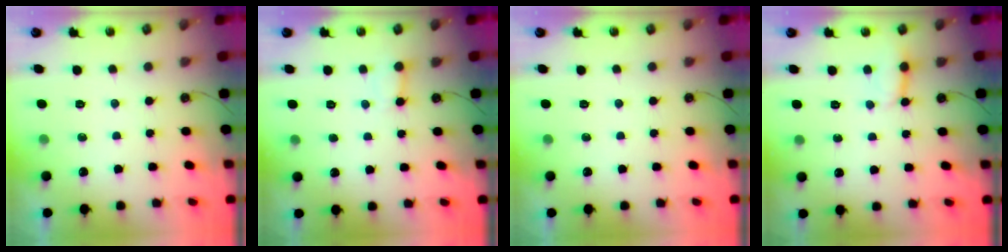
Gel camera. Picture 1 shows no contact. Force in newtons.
{"total": 2.5, "press": 2.4, "slide": 0.4}
{"total": 0.0}
{"total": 3.1, "press": 3.0, "slide": 0.5}